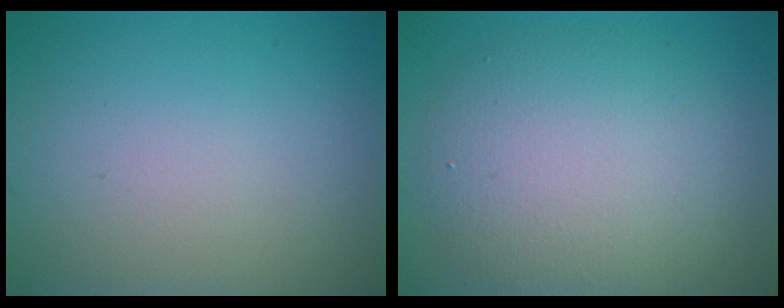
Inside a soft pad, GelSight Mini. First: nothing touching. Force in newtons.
{"total": 7.1, "press": 7.1, "slide": 0.5}